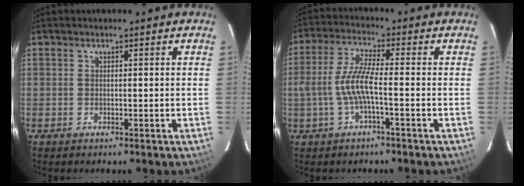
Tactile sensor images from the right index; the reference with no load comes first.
{"total": 7.1, "force": [-1.9, 0.8, 6.9], "torque": [-0.150, 0.004, -0.032]}